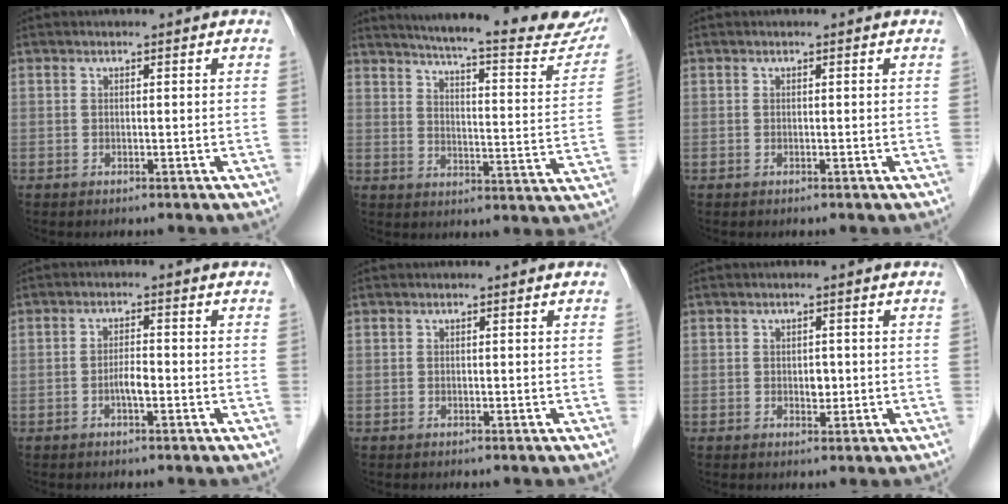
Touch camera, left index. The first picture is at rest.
{"total": 25.0, "force": [22.3, 2.8, 10.9], "torque": [-0.155, -0.063, 0.268]}
{"total": 0.0}
{"total": 2.3, "force": [-0.9, 0.5, 2.0], "torque": [-0.034, 0.002, -0.018]}
{"total": 0.0}
{"total": 1.6, "force": [-0.2, 1.1, 1.1], "torque": [-0.017, -0.001, 0.000]}